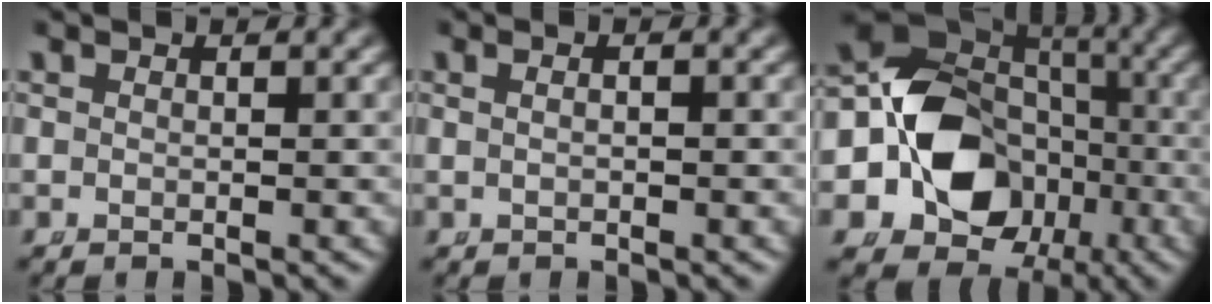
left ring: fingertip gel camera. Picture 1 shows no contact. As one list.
[{"total": 0.7, "force": [-0.2, 0.0, 0.7], "torque": [-0.012, 0.001, -0.003]}, {"total": 16.1, "force": [-3.0, 13.3, 8.6], "torque": [-0.145, -0.039, -0.042]}]